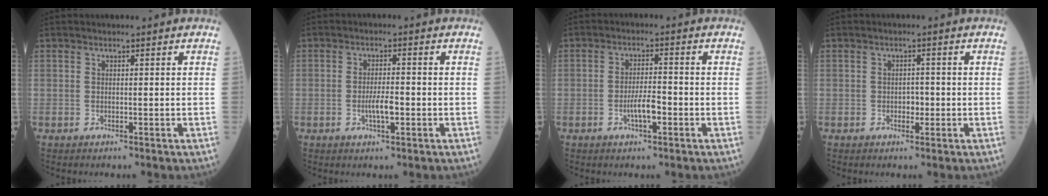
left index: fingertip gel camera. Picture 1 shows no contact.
{"total": 3.5, "force": [-1.2, 0.8, 3.2], "torque": [-0.063, -0.003, -0.021]}
{"total": 4.1, "force": [-1.7, 0.9, 3.6], "torque": [-0.068, -0.001, -0.033]}
{"total": 1.9, "force": [-0.7, 1.2, 1.3], "torque": [-0.016, 0.001, -0.010]}